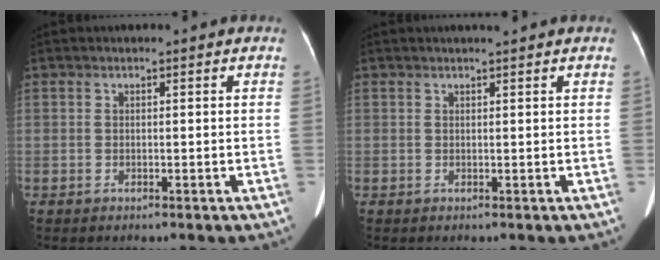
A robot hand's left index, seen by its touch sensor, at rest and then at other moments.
{"total": 1.2, "force": [1.0, 0.0, 0.7], "torque": [-0.013, 0.004, 0.018]}